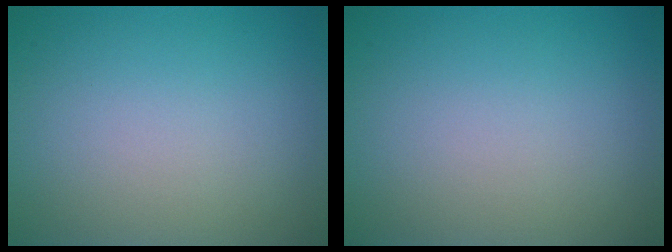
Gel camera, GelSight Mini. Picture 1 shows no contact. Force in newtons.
{"total": 0.0}